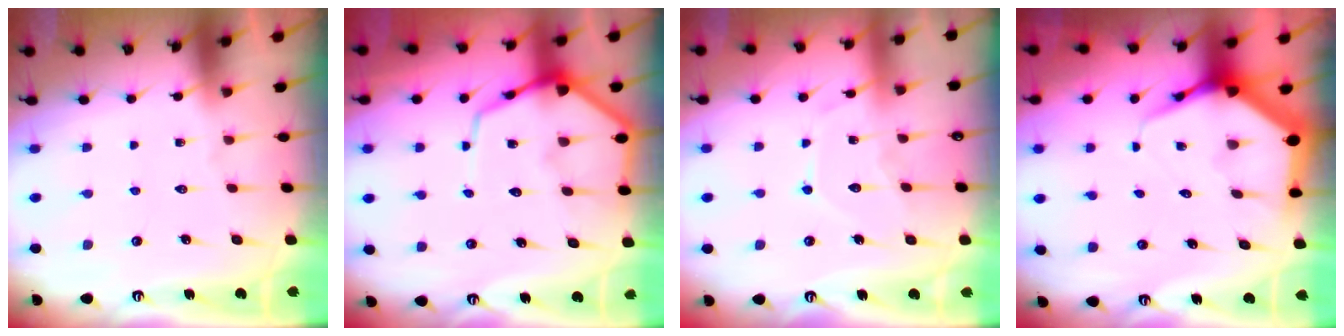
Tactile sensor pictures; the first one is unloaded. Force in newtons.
{"total": 11.0, "press": 11.0, "slide": 1.0}
{"total": 9.2, "press": 9.2, "slide": 0.9}
{"total": 6.3, "press": 6.3, "slide": 0.7}